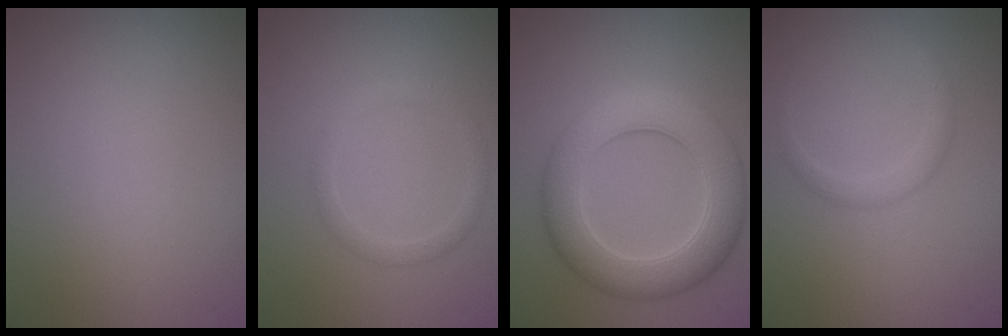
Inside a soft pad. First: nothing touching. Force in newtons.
{"total": 1.5, "press": 1.5, "slide": 0.1}
{"total": 7.3, "press": 7.3, "slide": 0.2}
{"total": 1.5, "press": 1.5, "slide": 0.1}